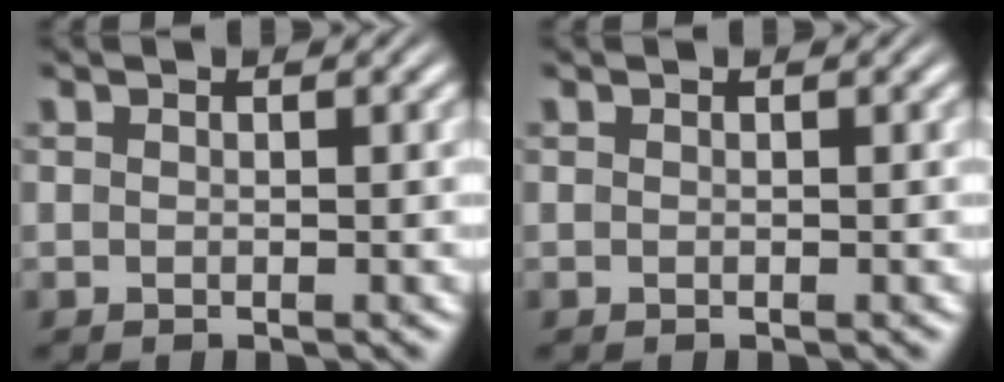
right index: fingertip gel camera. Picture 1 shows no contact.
{"total": 0.0}